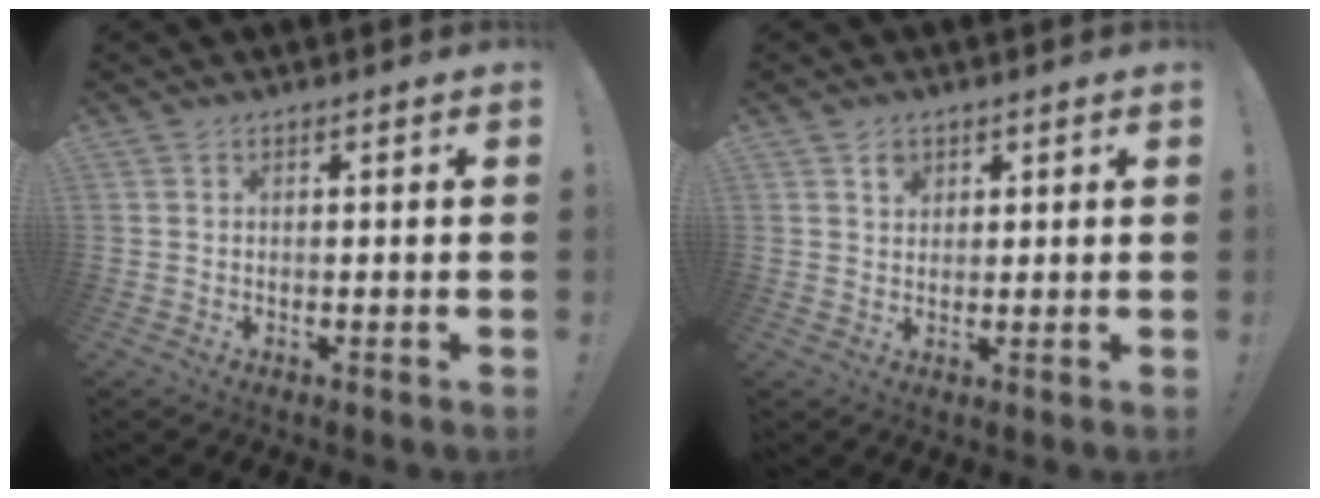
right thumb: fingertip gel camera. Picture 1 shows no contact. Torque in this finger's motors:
{"motor_torque": [0.25, 0.73, 0.13, -0.05, 0.00]}